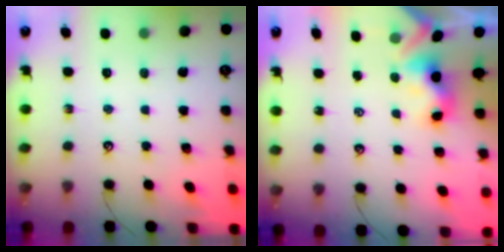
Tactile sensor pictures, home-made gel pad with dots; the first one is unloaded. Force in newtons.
{"total": 3.2, "press": 3.2, "slide": 0.4}